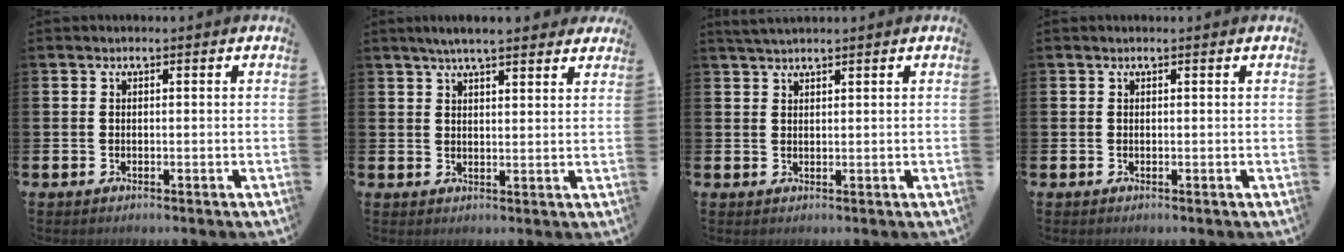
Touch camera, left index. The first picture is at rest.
{"total": 4.7, "force": [4.2, 0.7, 2.1], "torque": [-0.040, -0.012, 0.073]}
{"total": 2.1, "force": [2.0, 0.2, 0.7], "torque": [-0.016, -0.001, 0.036]}
{"total": 0.0}